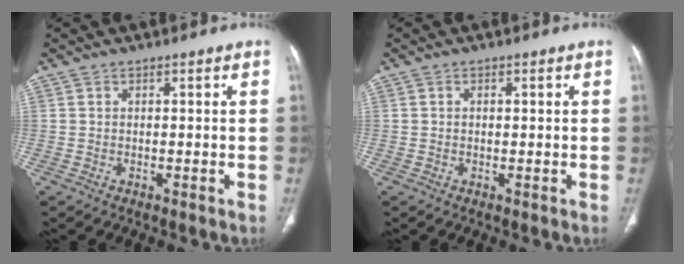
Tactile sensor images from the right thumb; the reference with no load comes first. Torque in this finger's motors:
{"motor_torque": [-0.17, -0.55, -0.41, 0.01, 0.08]}